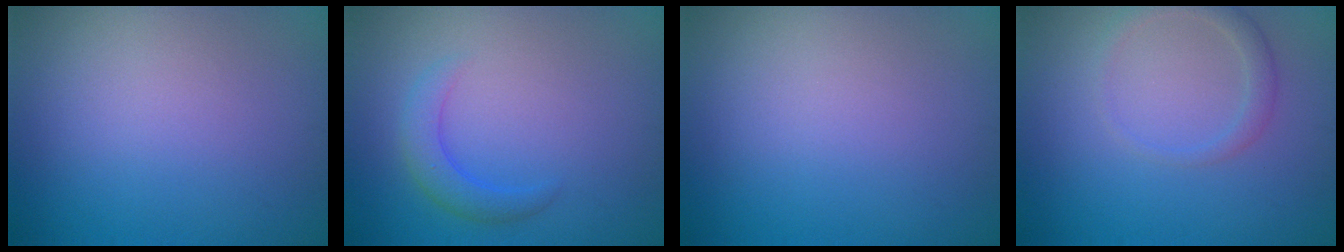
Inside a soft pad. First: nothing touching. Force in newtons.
{"total": 2.5, "press": 2.5, "slide": 0.2}
{"total": 0.0}
{"total": 1.7, "press": 1.7, "slide": 0.1}